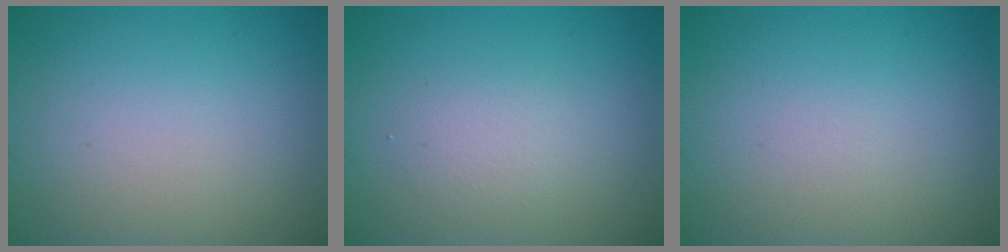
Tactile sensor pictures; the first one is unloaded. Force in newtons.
{"total": 1.6, "press": 1.6, "slide": 0.1}
{"total": 0.0}